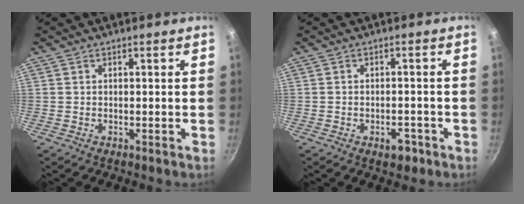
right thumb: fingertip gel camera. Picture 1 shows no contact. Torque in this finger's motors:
{"motor_torque": [-0.21, 0.08, -0.17, 0.00, 0.00]}